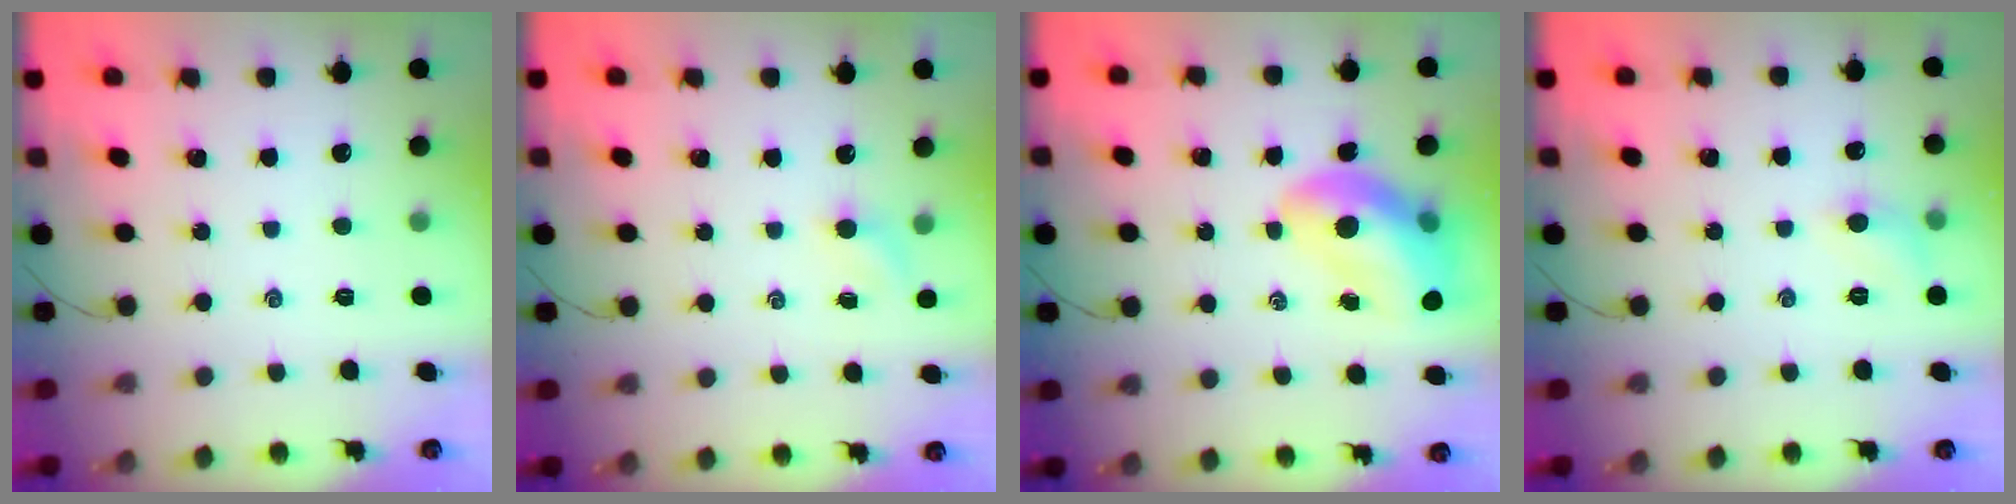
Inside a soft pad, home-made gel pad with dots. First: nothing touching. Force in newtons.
{"total": 2.9, "press": 2.7, "slide": 0.9}
{"total": 13.6, "press": 13.1, "slide": 3.7}
{"total": 5.6, "press": 5.4, "slide": 1.7}